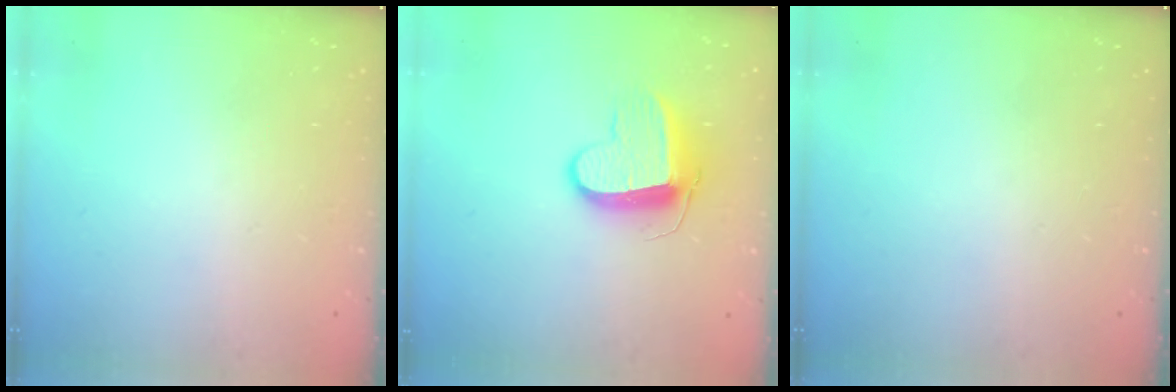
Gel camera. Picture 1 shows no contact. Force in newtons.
{"total": 10.3, "press": 10.3, "slide": 0.5}
{"total": 0.0}